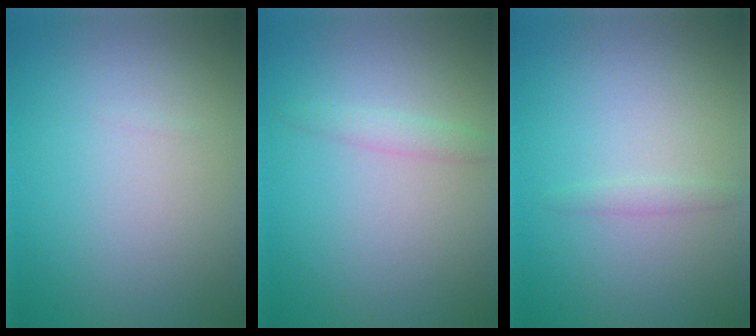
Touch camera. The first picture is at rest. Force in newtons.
{"total": 1.3, "press": 1.3, "slide": 0.0}
{"total": 0.9, "press": 0.9, "slide": 0.1}